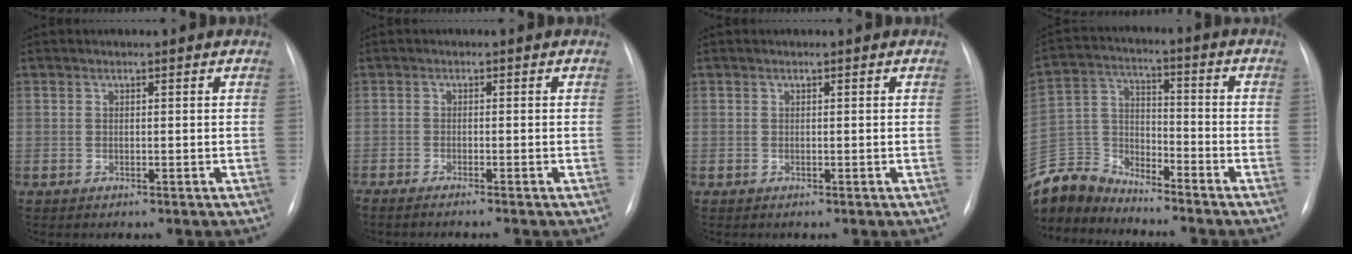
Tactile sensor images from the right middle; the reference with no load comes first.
{"total": 3.5, "force": [-2.9, -0.4, 1.9], "torque": [-0.022, -0.002, -0.041]}
{"total": 0.0}
{"total": 10.5, "force": [-10.2, 2.1, 0.7], "torque": [-0.023, 0.016, -0.206]}